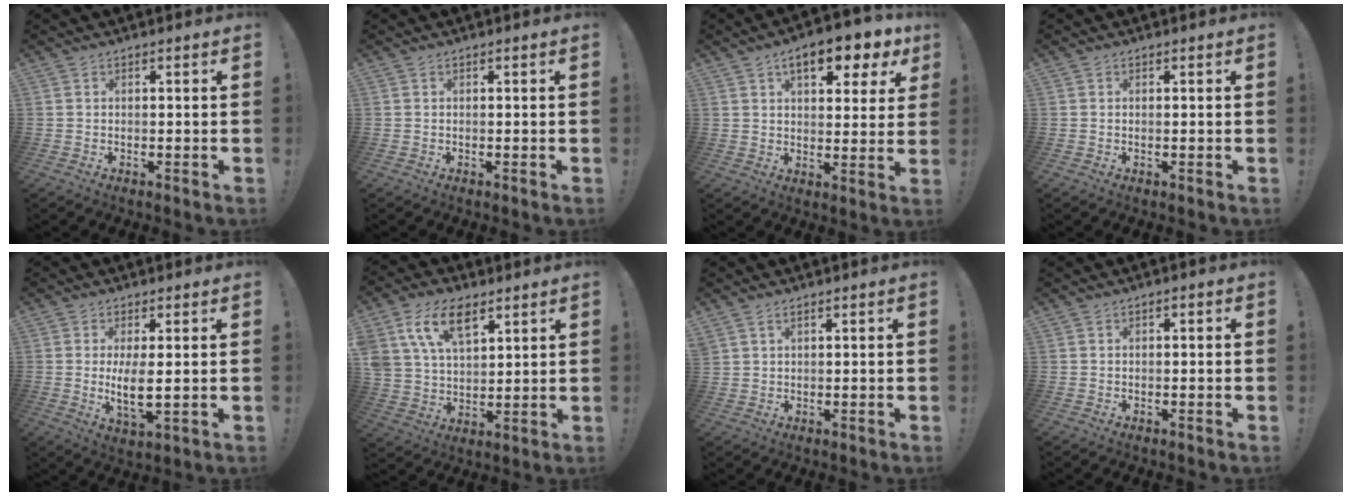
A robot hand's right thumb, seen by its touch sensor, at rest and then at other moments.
{"total": 0.0}
{"total": 11.0, "force": [5.8, 4.5, 8.2], "torque": [-0.110, -0.028, 0.094]}
{"total": 0.0}
{"total": 7.1, "force": [0.6, 2.5, 6.6], "torque": [-0.103, -0.019, 0.010]}
{"total": 14.3, "force": [7.9, 8.5, 8.3], "torque": [-0.152, -0.025, 0.151]}
{"total": 1.8, "force": [1.2, 0.9, 0.9], "torque": [-0.013, -0.005, 0.022]}
{"total": 0.7, "force": [-0.5, 0.3, 0.3], "torque": [-0.008, 0.005, -0.009]}